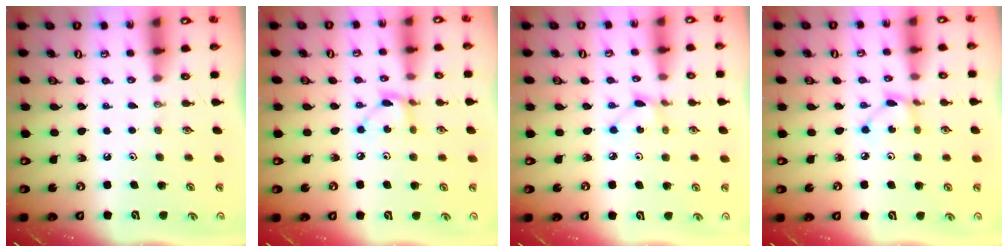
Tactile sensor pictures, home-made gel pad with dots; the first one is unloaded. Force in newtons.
{"total": 3.7, "press": 3.7, "slide": 0.2}
{"total": 2.0, "press": 2.0, "slide": 0.3}
{"total": 2.8, "press": 2.8, "slide": 0.1}